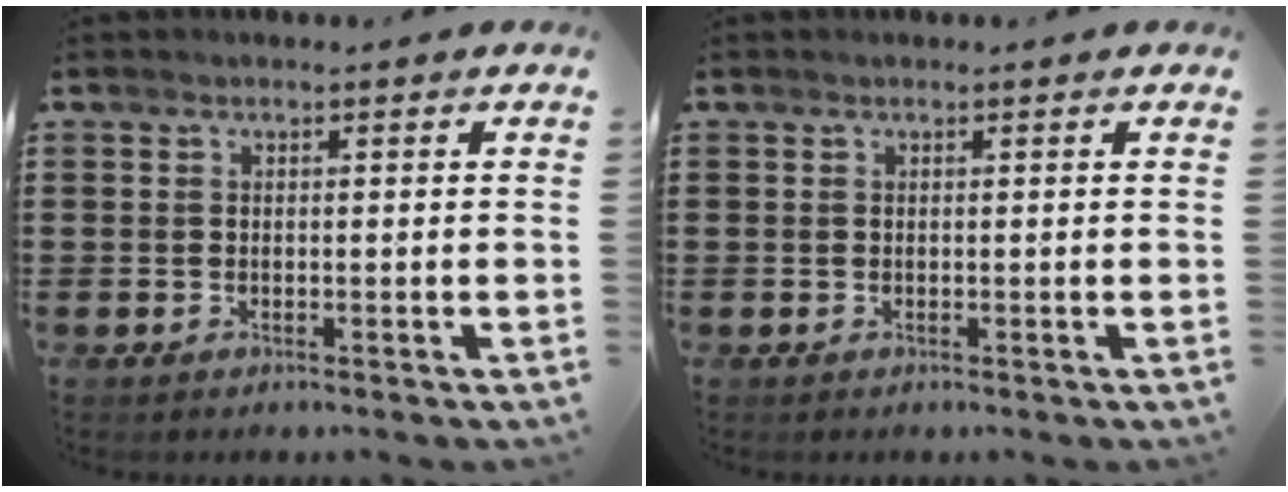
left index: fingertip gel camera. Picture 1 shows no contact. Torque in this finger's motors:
{"motor_torque": [-0.02, 0.00, 0.00, 0.00]}